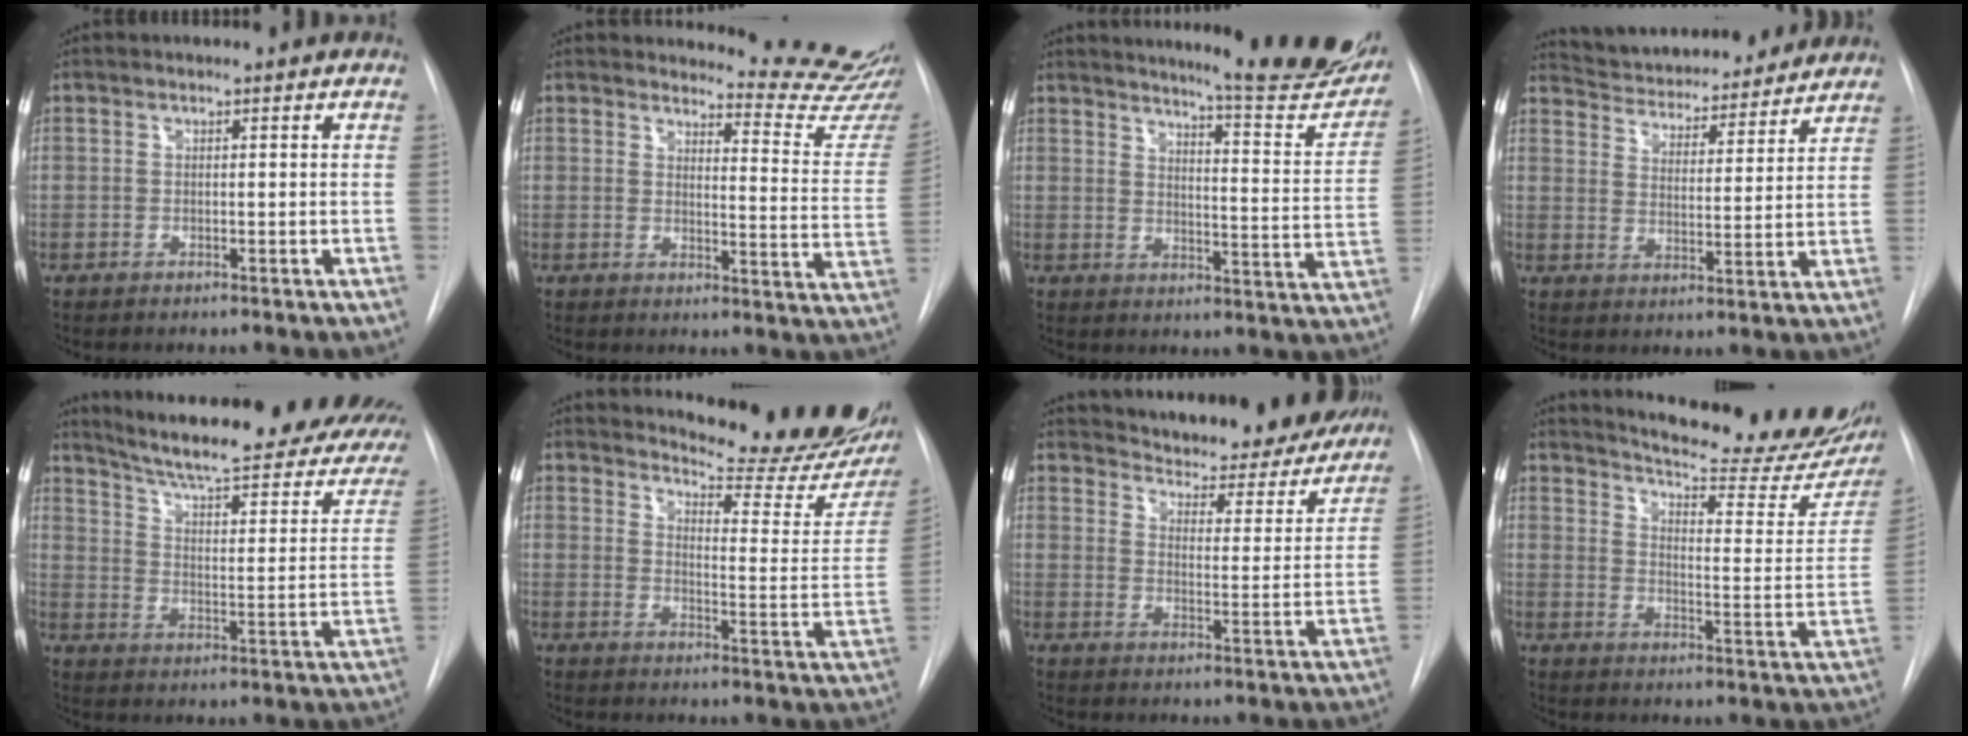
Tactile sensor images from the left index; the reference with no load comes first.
{"total": 12.3, "force": [12.2, -0.9, 0.8], "torque": [0.005, -0.139, 0.117]}
{"total": 17.7, "force": [15.9, 1.1, 7.7], "torque": [-0.095, -0.090, 0.182]}
{"total": 18.0, "force": [16.6, 4.5, 5.3], "torque": [-0.084, 0.005, 0.231]}
{"total": 27.2, "force": [21.8, 5.2, 15.4], "torque": [-0.214, -0.046, 0.267]}
{"total": 18.8, "force": [17.2, 2.7, 6.9], "torque": [-0.084, -0.104, 0.196]}
{"total": 22.7, "force": [21.1, 5.6, 6.4], "torque": [-0.093, -0.060, 0.257]}
{"total": 23.3, "force": [20.2, 3.8, 11.0], "torque": [-0.151, -0.084, 0.238]}